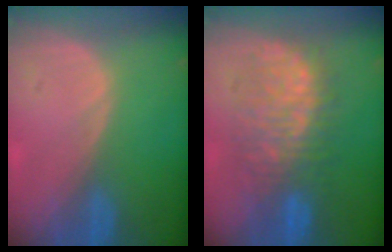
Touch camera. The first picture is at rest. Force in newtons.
{"total": 9.1, "press": 9.1, "slide": 0.6}